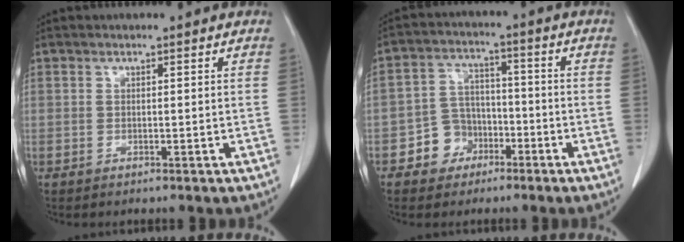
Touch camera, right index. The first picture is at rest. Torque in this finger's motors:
{"motor_torque": [0.23, 0.00, -0.24, -0.10]}